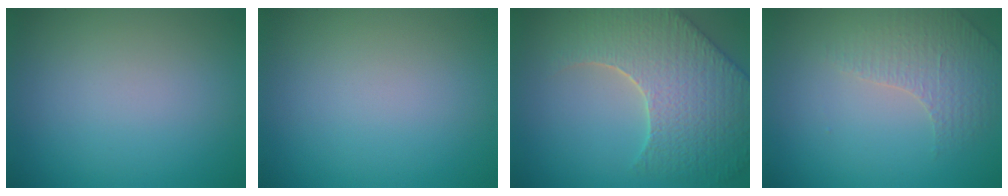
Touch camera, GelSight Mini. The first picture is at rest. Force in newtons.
{"total": 0.0}
{"total": 8.0, "press": 6.4, "slide": 4.9}
{"total": 1.8, "press": 1.6, "slide": 0.8}